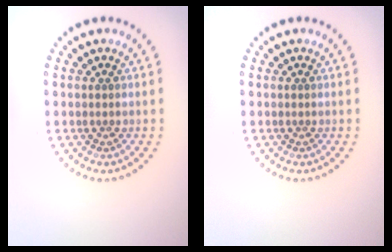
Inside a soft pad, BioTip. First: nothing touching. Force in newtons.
{"total": 0.0}